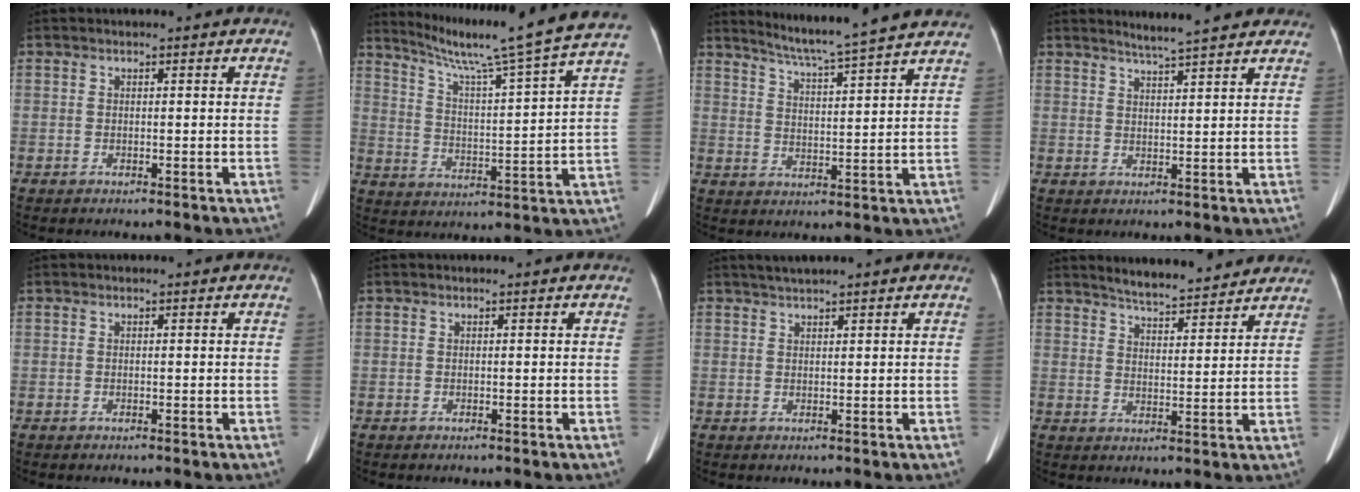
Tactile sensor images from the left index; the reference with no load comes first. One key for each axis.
{"total": 21.1, "fx": 17.7, "fy": -2.6, "fz": 11.2, "tx": -0.187, "ty": -0.035, "tz": 0.243}
{"total": 13.8, "fx": 12.5, "fy": -1.2, "fz": 5.7, "tx": -0.102, "ty": -0.002, "tz": 0.170}
{"total": 7.7, "fx": 7.1, "fy": 0.3, "fz": 3.2, "tx": -0.049, "ty": 0.015, "tz": 0.087}
{"total": 0.0}
{"total": 0.0}
{"total": 2.5, "fx": 2.2, "fy": -0.1, "fz": 1.2, "tx": -0.020, "ty": 0.017, "tz": 0.039}
{"total": 9.7, "fx": 9.1, "fy": 1.3, "fz": 3.1, "tx": -0.048, "ty": 0.010, "tz": 0.126}